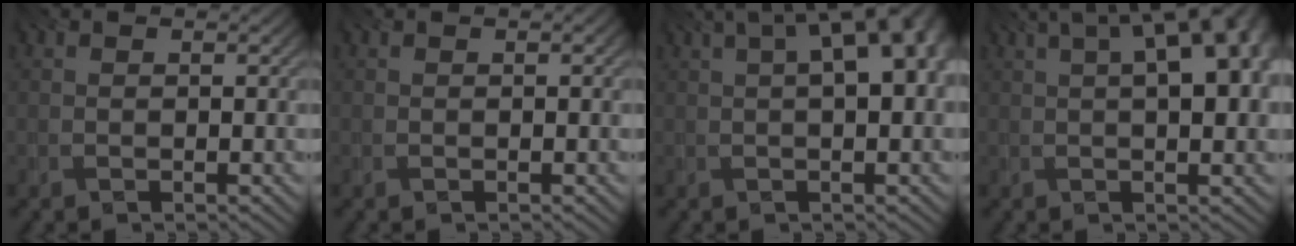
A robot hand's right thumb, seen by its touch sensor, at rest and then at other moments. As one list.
[{"total": 0.0}, {"total": 10.2, "force": [2.8, 3.8, 9.0], "torque": [-0.120, 0.034, 0.029]}, {"total": 12.5, "force": [3.8, 4.7, 11.0], "torque": [-0.145, 0.042, 0.041]}]